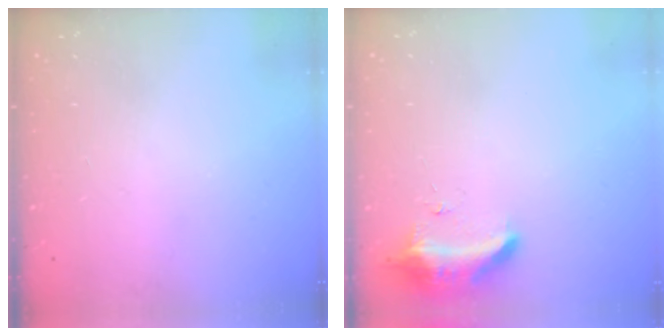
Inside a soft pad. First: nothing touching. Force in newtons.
{"total": 8.9, "press": 8.8, "slide": 1.6}